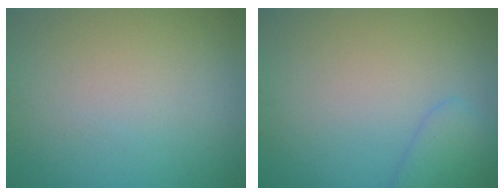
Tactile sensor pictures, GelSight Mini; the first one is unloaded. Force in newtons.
{"total": 2.5, "press": 2.5, "slide": 0.2}